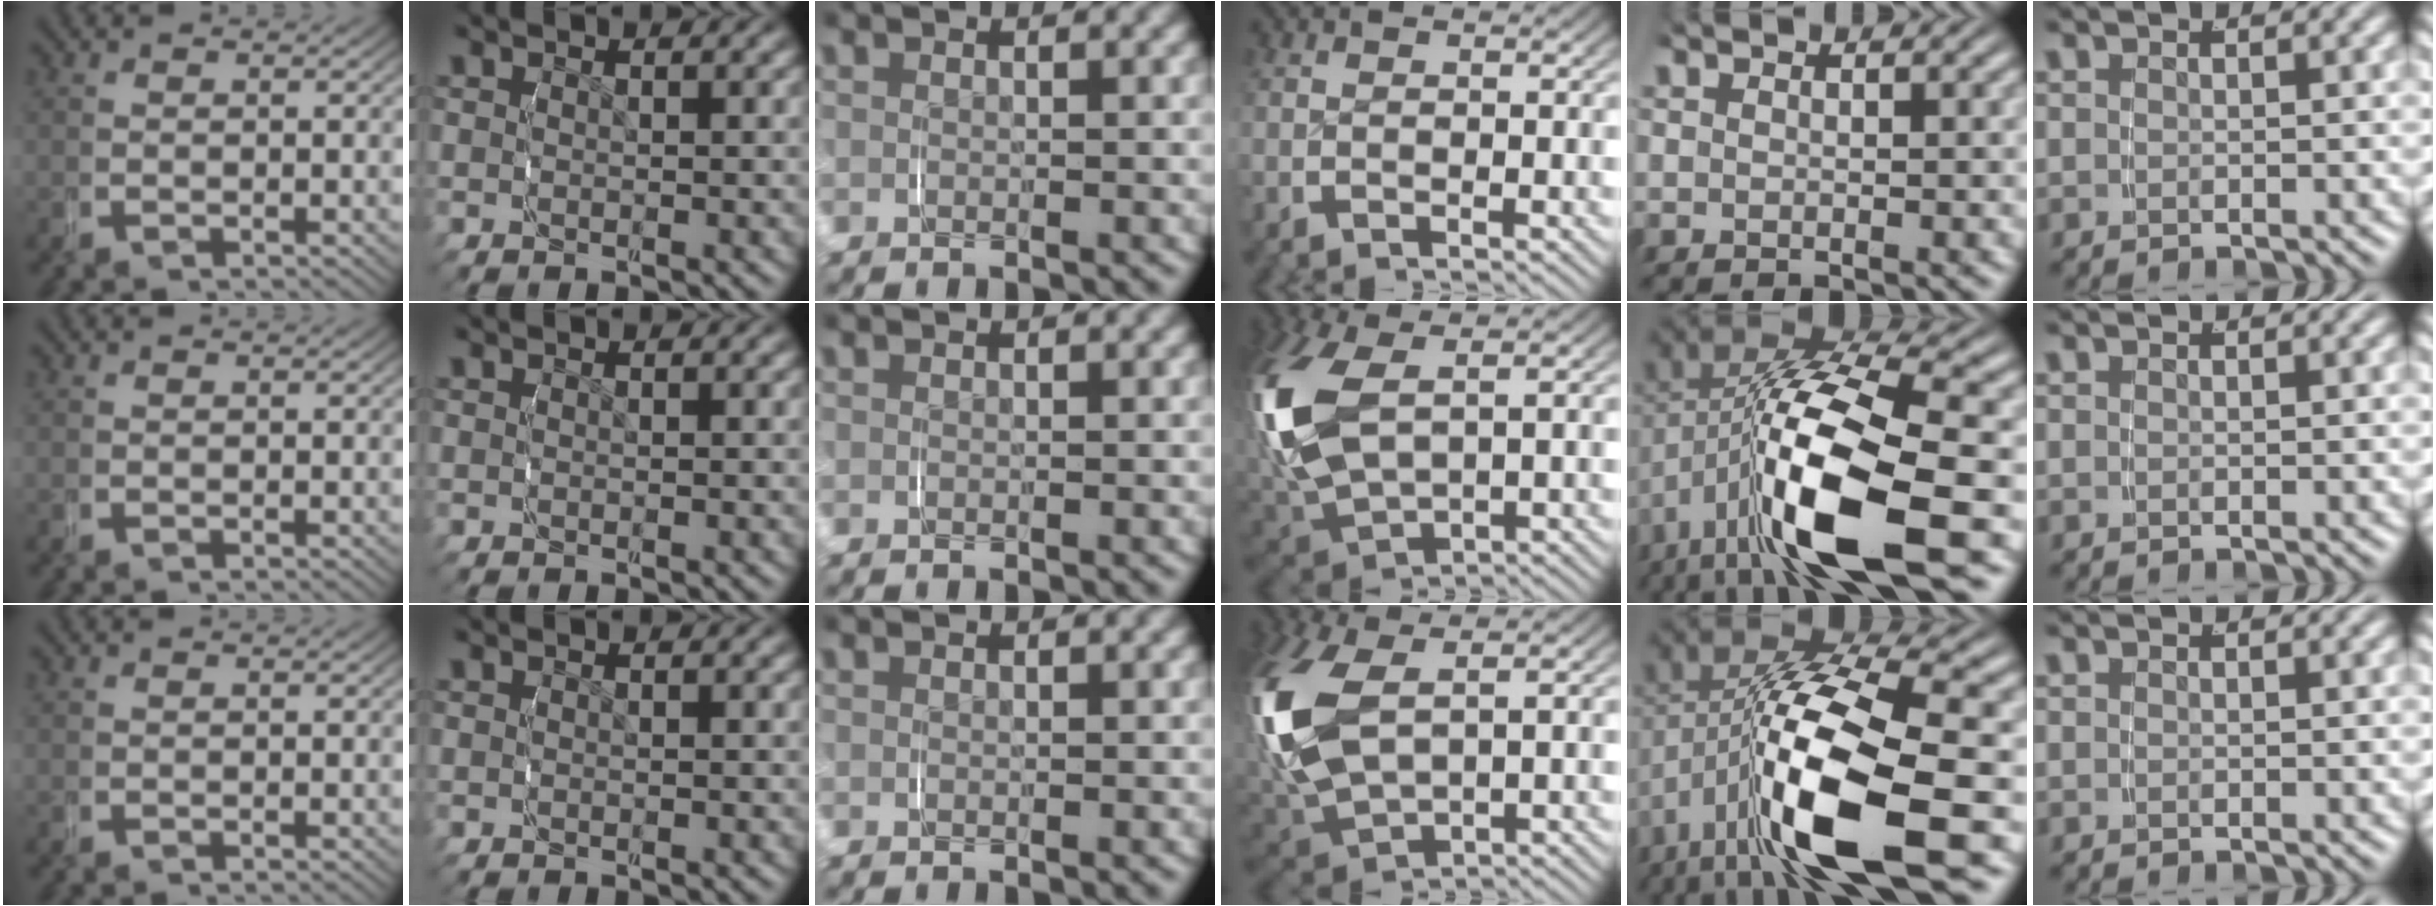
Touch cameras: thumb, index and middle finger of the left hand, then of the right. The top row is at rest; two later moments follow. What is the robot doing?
{"motion": "grasp_and_lifting", "object": "knife"}